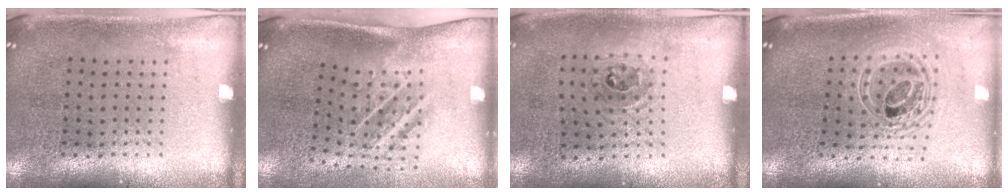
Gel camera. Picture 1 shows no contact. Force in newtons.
{"total": 1.9, "press": 1.2, "slide": 1.5}
{"total": 1.1, "press": 0.7, "slide": 0.8}
{"total": 2.1, "press": 1.6, "slide": 1.3}